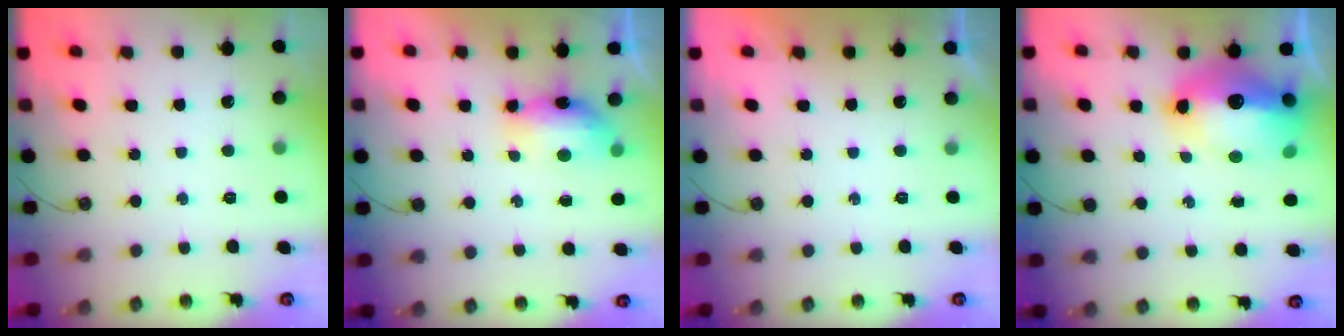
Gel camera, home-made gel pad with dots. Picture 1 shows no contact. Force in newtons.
{"total": 13.9, "press": 9.1, "slide": 10.5}
{"total": 0.0}
{"total": 18.0, "press": 17.4, "slide": 4.4}